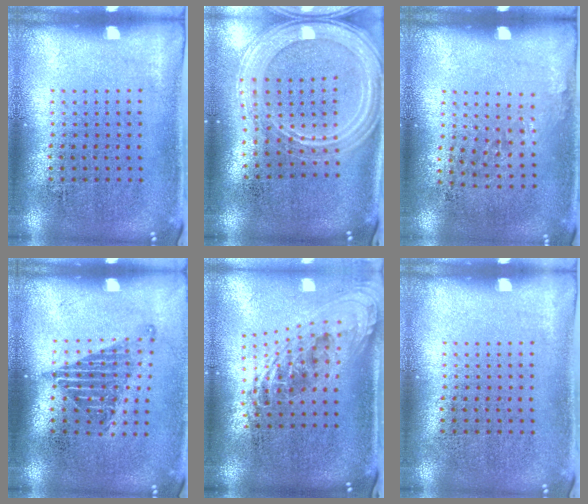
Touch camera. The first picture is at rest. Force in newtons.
{"total": 2.3, "press": 2.1, "slide": 1.0}
{"total": 0.8, "press": 0.6, "slide": 0.5}
{"total": 1.3, "press": 1.0, "slide": 0.8}
{"total": 2.3, "press": 1.6, "slide": 1.6}
{"total": 0.0}